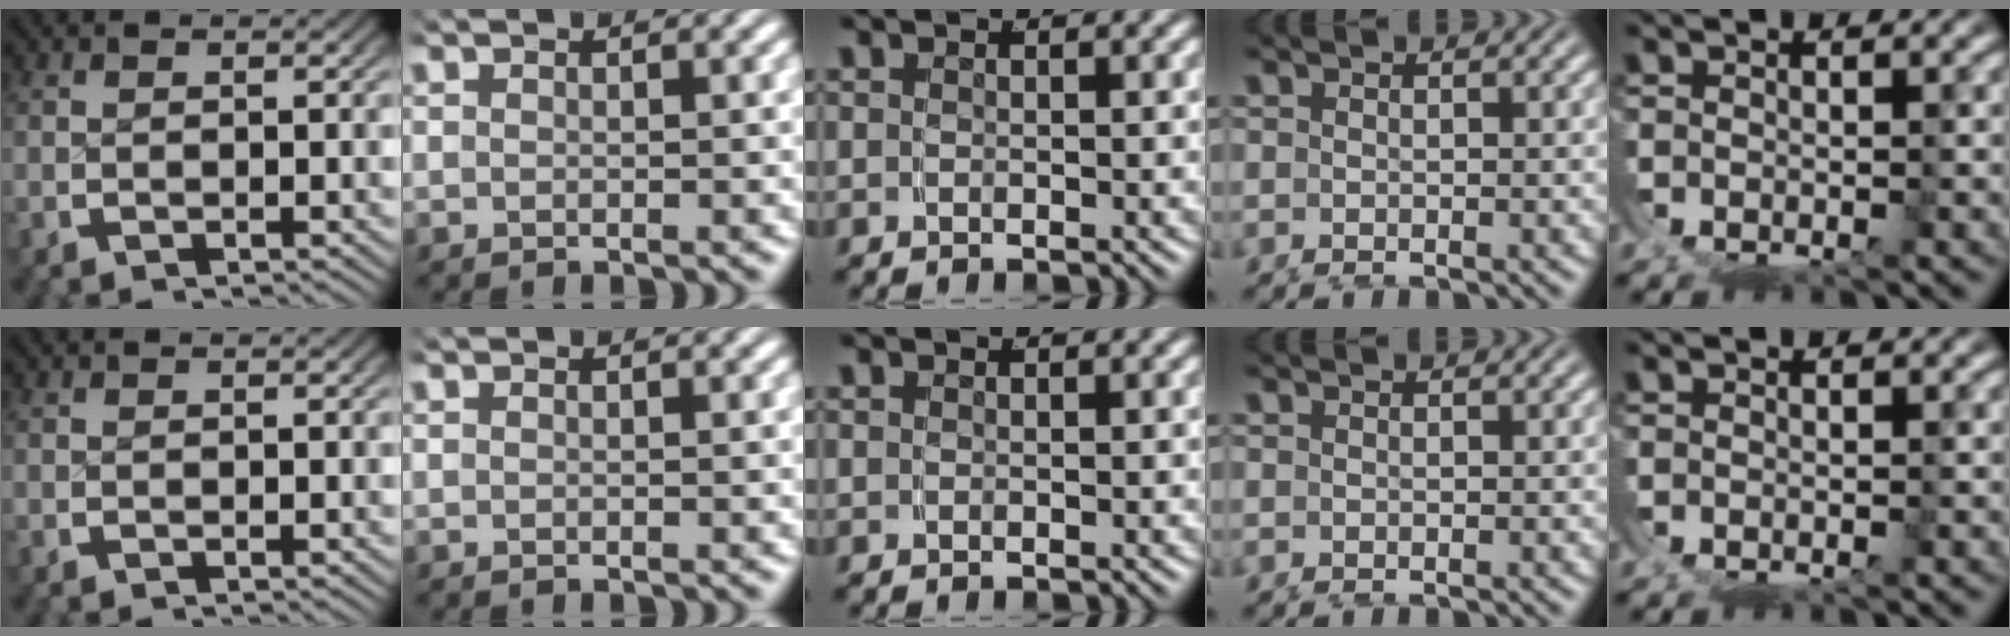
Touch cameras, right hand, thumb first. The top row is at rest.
{}